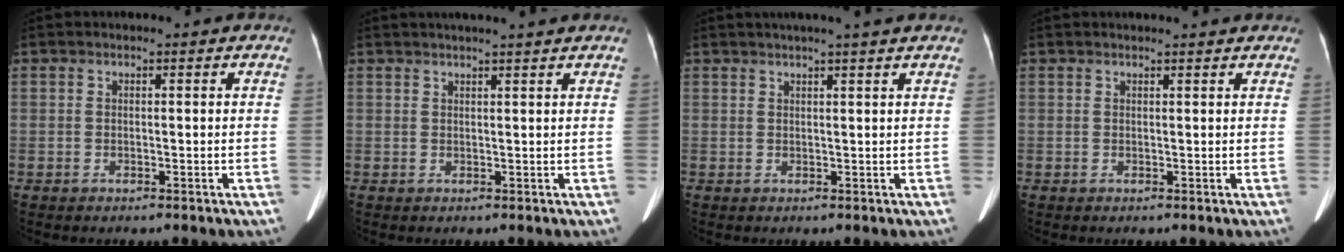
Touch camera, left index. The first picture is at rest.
{"total": 6.2, "force": [5.3, -0.6, 3.1], "torque": [-0.041, 0.024, 0.064]}
{"total": 5.5, "force": [4.5, -0.9, 3.0], "torque": [-0.040, 0.019, 0.056]}
{"total": 2.5, "force": [2.4, -0.1, 0.6], "torque": [-0.012, 0.009, 0.026]}